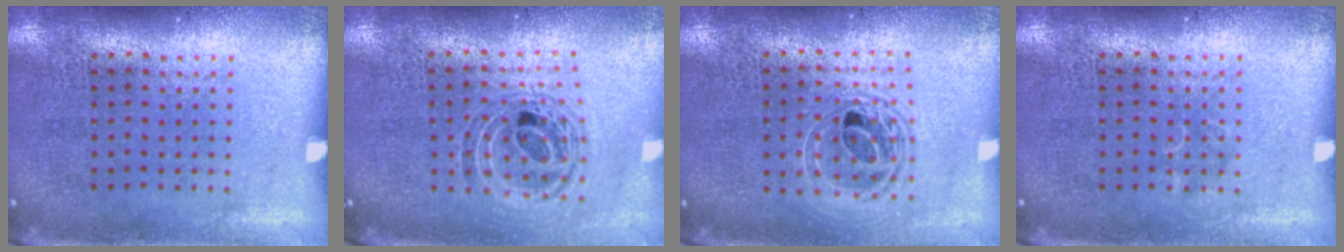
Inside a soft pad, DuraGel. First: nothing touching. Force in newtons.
{"total": 0.8, "press": 0.8, "slide": 0.2}
{"total": 1.7, "press": 1.4, "slide": 1.0}
{"total": 0.5, "press": 0.5, "slide": 0.1}